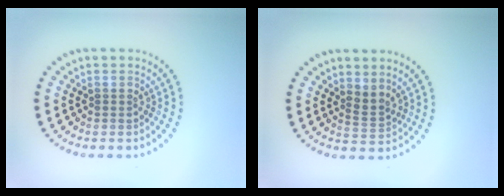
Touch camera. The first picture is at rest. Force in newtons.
{"total": 1.8, "press": 1.3, "slide": 1.3}